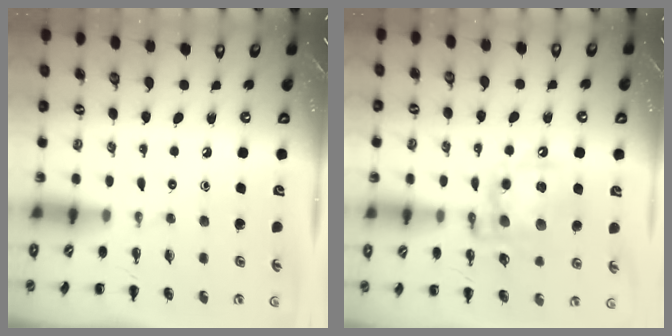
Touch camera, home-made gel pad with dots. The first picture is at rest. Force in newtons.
{"total": 15.7, "press": 15.4, "slide": 3.0}